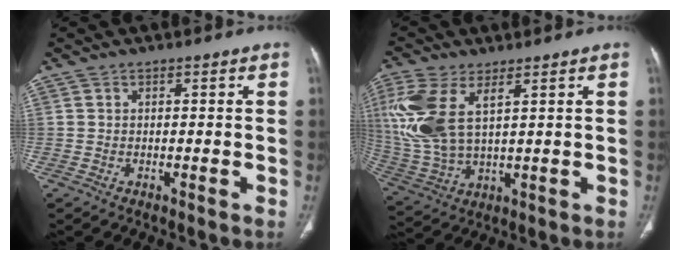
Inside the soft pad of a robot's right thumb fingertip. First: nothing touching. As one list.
[{"total": 14.3, "force": [4.8, 6.7, 11.7], "torque": [-0.283, -0.010, 0.110]}]